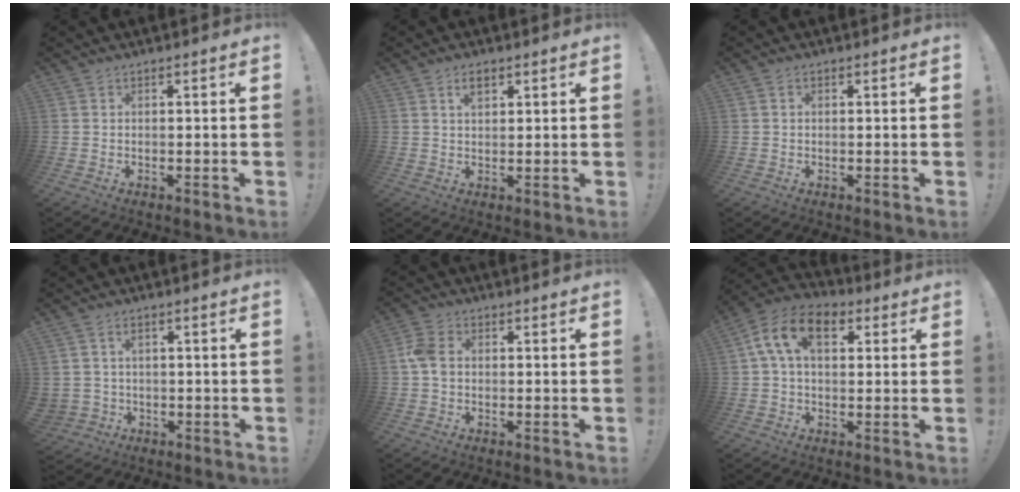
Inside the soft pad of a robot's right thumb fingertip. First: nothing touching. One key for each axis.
{"total": 3.4, "fx": 1.8, "fy": 1.7, "fz": 2.4, "tx": -0.034, "ty": -0.004, "tz": 0.028}
{"total": 0.6, "fx": 0.0, "fy": 0.5, "fz": 0.4, "tx": -0.006, "ty": 0.003, "tz": -0.001}
{"total": 3.7, "fx": 0.9, "fy": 3.4, "fz": 0.9, "tx": -0.019, "ty": -0.002, "tz": 0.020}
{"total": 6.4, "fx": 0.1, "fy": 4.5, "fz": 4.5, "tx": -0.093, "ty": 0.012, "tz": 0.005}
{"total": 13.3, "fx": 4.2, "fy": 8.2, "fz": 9.6, "tx": -0.176, "ty": 0.009, "tz": 0.078}